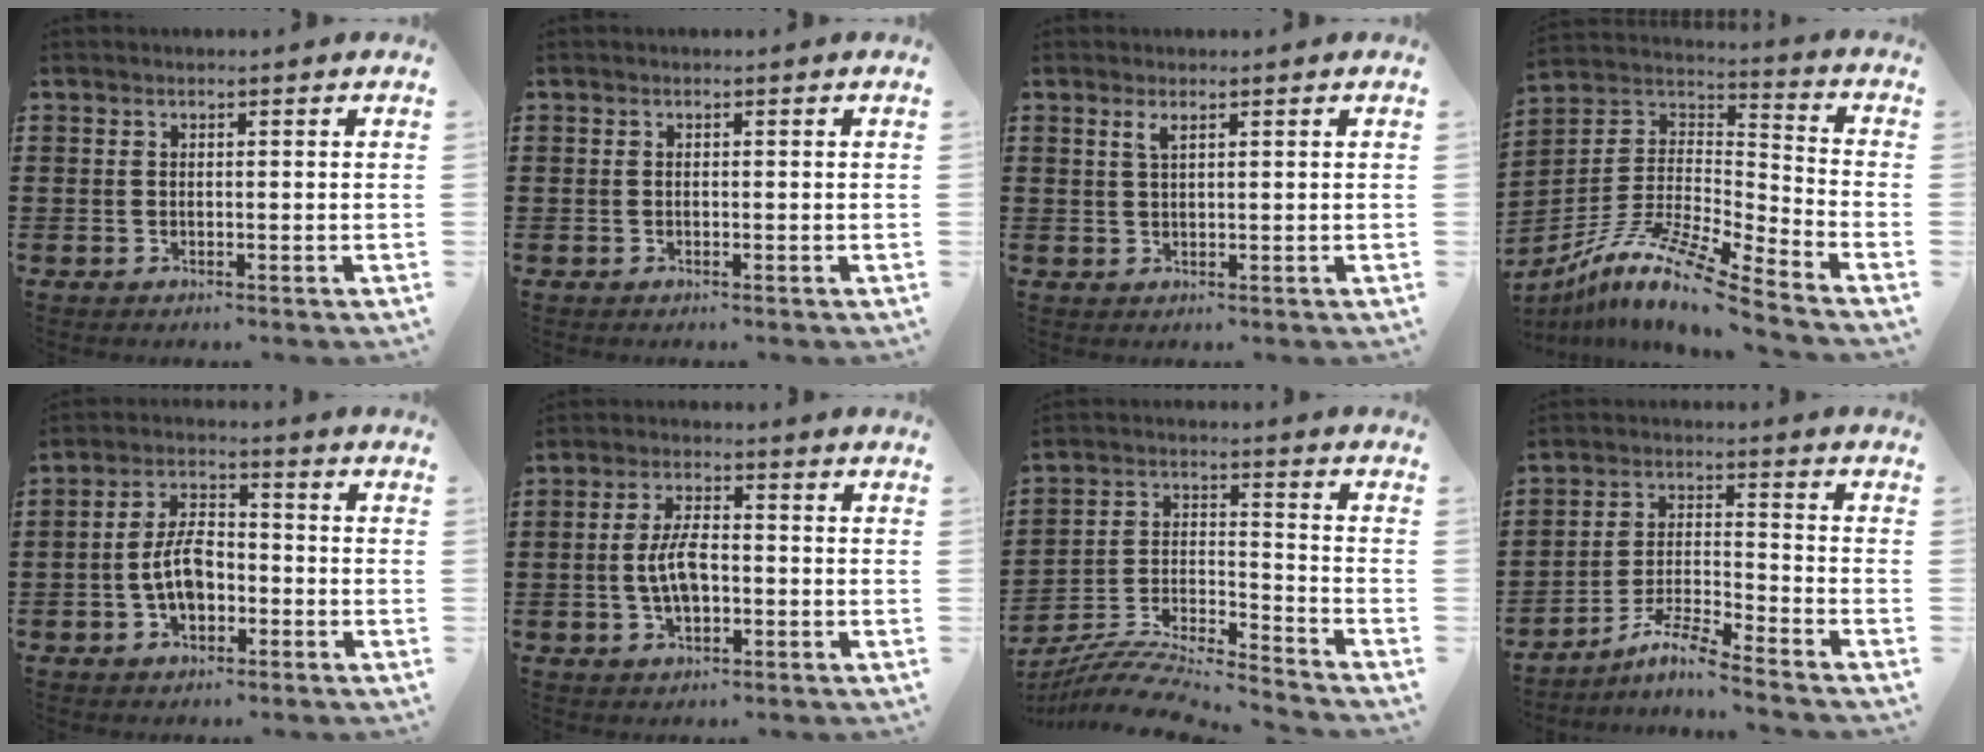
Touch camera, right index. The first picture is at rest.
{"total": 0.0}
{"total": 1.5, "force": [0.8, 0.4, 1.2], "torque": [-0.026, 0.003, 0.013]}
{"total": 12.3, "force": [-9.5, 0.9, 7.6], "torque": [-0.157, 0.005, -0.190]}
{"total": 6.6, "force": [-1.9, 3.7, 5.2], "torque": [-0.110, 0.007, -0.037]}
{"total": 6.1, "force": [-0.9, 2.9, 5.3], "torque": [-0.116, 0.001, -0.022]}
{"total": 9.4, "force": [-8.9, 0.6, 2.8], "torque": [-0.061, 0.003, -0.183]}
{"total": 7.2, "force": [-6.2, -0.1, 3.5], "torque": [-0.077, -0.006, -0.123]}